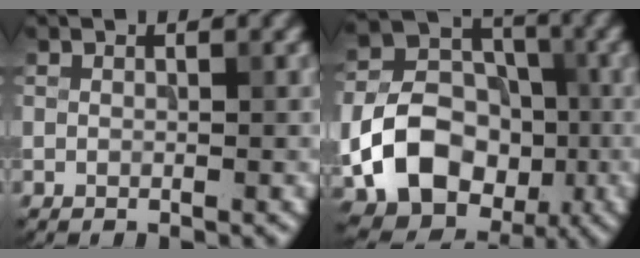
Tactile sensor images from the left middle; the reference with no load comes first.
{"total": 10.6, "force": [-3.1, 7.9, 6.2], "torque": [-0.121, -0.011, -0.058]}